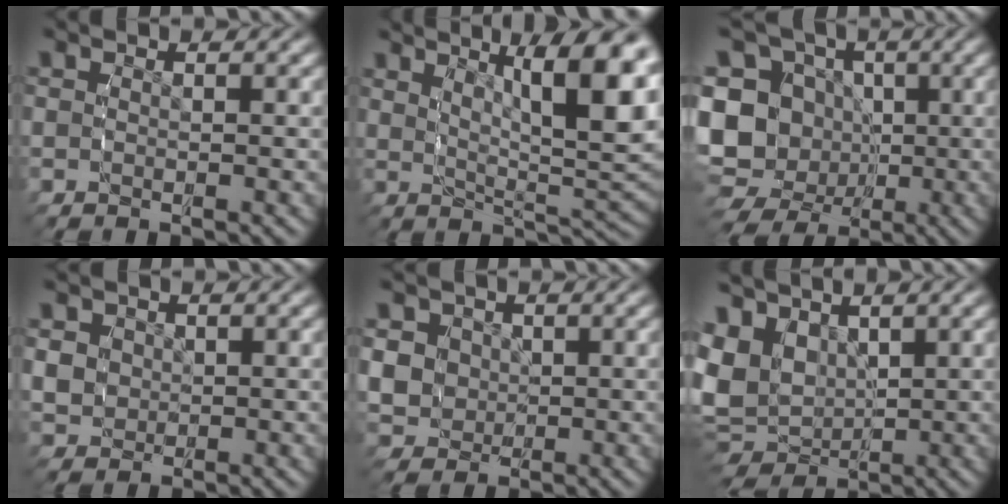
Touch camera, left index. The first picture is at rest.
{"total": 10.6, "force": [3.7, 3.1, 9.4], "torque": [-0.112, -0.001, 0.066]}
{"total": 15.8, "force": [-1.7, 14.0, 7.1], "torque": [-0.158, -0.050, -0.025]}
{"total": 3.1, "force": [0.2, 2.9, 1.2], "torque": [-0.029, -0.011, 0.015]}
{"total": 6.9, "force": [0.4, 6.3, 2.7], "torque": [-0.059, -0.020, 0.015]}
{"total": 8.3, "force": [0.1, 7.0, 4.4], "torque": [-0.121, -0.045, 0.022]}